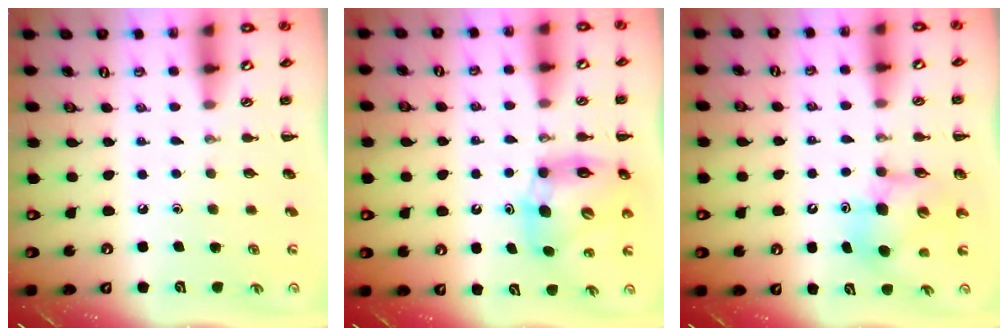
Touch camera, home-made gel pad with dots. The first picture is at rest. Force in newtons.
{"total": 10.5, "press": 10.1, "slide": 2.8}
{"total": 7.9, "press": 7.6, "slide": 2.1}